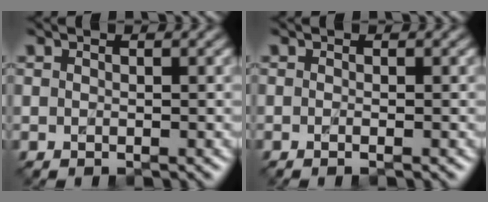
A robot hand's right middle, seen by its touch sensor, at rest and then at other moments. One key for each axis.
{"total": 1.2, "fx": -0.2, "fy": 0.6, "fz": 1.0, "tx": -0.005, "ty": -0.007, "tz": -0.010}